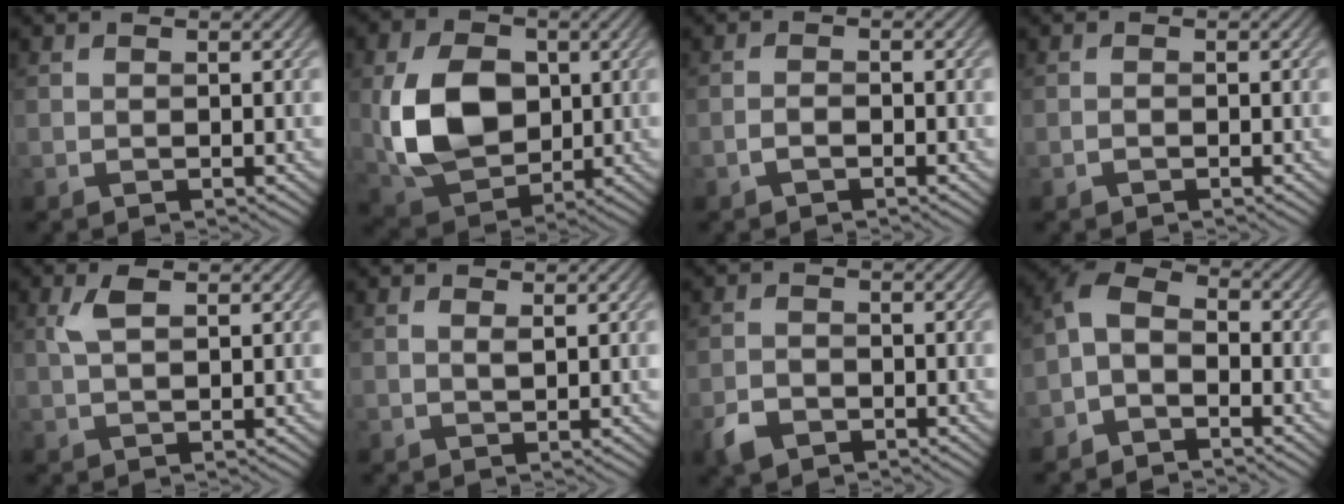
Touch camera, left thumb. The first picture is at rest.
{"total": 11.0, "force": [0.4, 7.9, 7.7], "torque": [-0.190, -0.003, 0.008]}
{"total": 1.4, "force": [-1.0, 0.6, 0.8], "torque": [-0.018, 0.002, -0.021]}
{"total": 0.7, "force": [-0.5, 0.3, 0.3], "torque": [-0.007, 0.001, -0.009]}
{"total": 2.8, "force": [1.1, 1.0, 2.4], "torque": [-0.057, 0.007, 0.022]}
{"total": 0.9, "force": [0.5, 0.3, 0.7], "torque": [-0.018, -0.001, 0.010]}
{"total": 3.1, "force": [-2.2, 1.8, 1.4], "torque": [-0.032, -0.005, -0.050]}
{"total": 4.9, "force": [-2.5, 3.0, 3.0], "torque": [-0.062, 0.008, -0.063]}